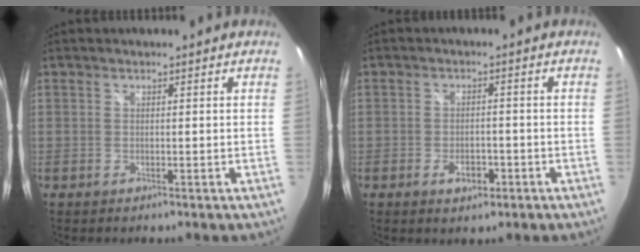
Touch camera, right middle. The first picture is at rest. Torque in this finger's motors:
{"motor_torque": [0.83, -0.19, 0.04, 0.02]}